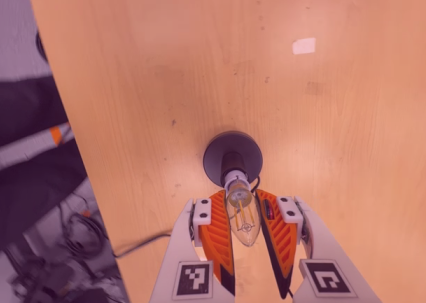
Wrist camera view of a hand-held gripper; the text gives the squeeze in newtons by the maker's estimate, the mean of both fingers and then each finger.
{"total": 12.7, "left": 12.0, "right": 13.4}